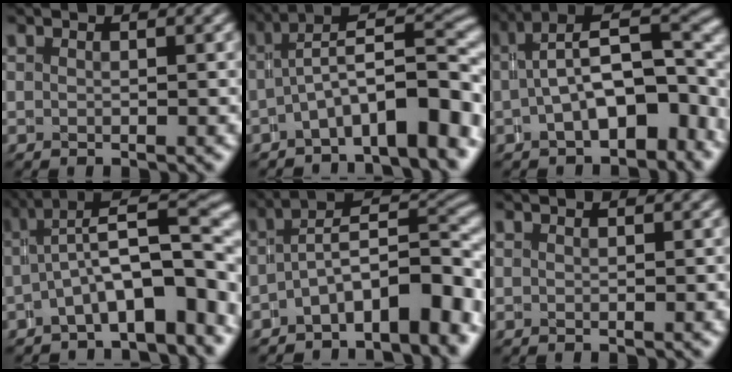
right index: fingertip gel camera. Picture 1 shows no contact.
{"total": 6.9, "force": [-2.0, 2.4, 6.2], "torque": [-0.074, 0.005, -0.036]}
{"total": 7.6, "force": [-0.7, 3.4, 6.7], "torque": [-0.093, -0.002, -0.004]}
{"total": 8.2, "force": [-1.8, 2.8, 7.5], "torque": [-0.096, -0.002, -0.023]}
{"total": 8.3, "force": [-2.2, 4.3, 6.7], "torque": [-0.088, 0.003, -0.045]}
{"total": 0.0}